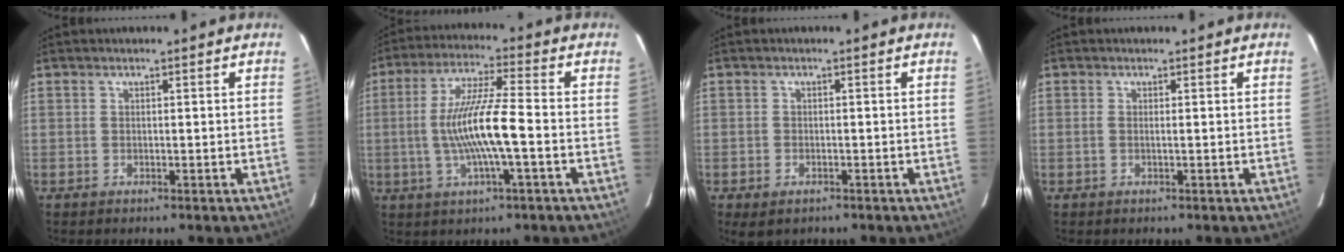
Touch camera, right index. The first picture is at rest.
{"total": 11.9, "force": [-2.1, 0.8, 11.7], "torque": [-0.227, 0.001, -0.038]}
{"total": 2.9, "force": [-1.6, 1.9, 1.4], "torque": [-0.028, -0.007, -0.024]}
{"total": 0.7, "force": [-0.1, -0.1, 0.7], "torque": [-0.014, 0.000, -0.003]}